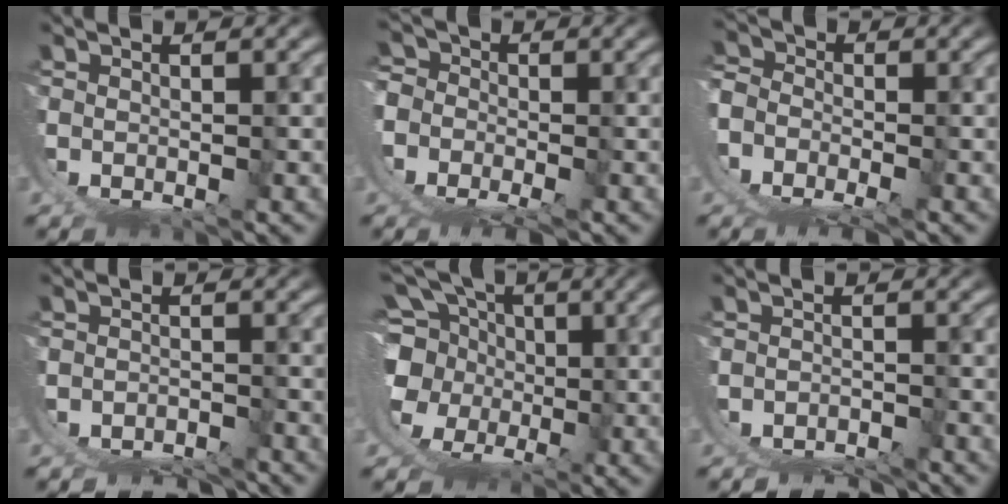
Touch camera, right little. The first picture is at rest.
{"total": 8.5, "force": [-2.4, 7.1, 4.0], "torque": [-0.080, -0.030, -0.044]}
{"total": 6.4, "force": [-3.3, 4.8, 2.7], "torque": [-0.045, -0.022, -0.059]}
{"total": 5.3, "force": [-5.1, 0.9, 0.8], "torque": [-0.006, -0.028, -0.076]}
{"total": 13.0, "force": [0.7, 10.9, 7.1], "torque": [-0.131, -0.038, 0.005]}
{"total": 5.2, "force": [-5.0, 1.0, 1.0], "torque": [-0.011, -0.028, -0.073]}